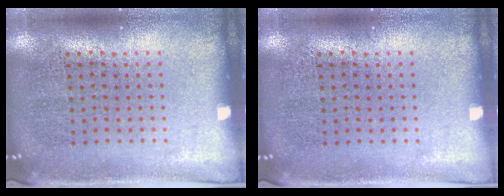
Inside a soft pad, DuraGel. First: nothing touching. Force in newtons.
{"total": 0.0}